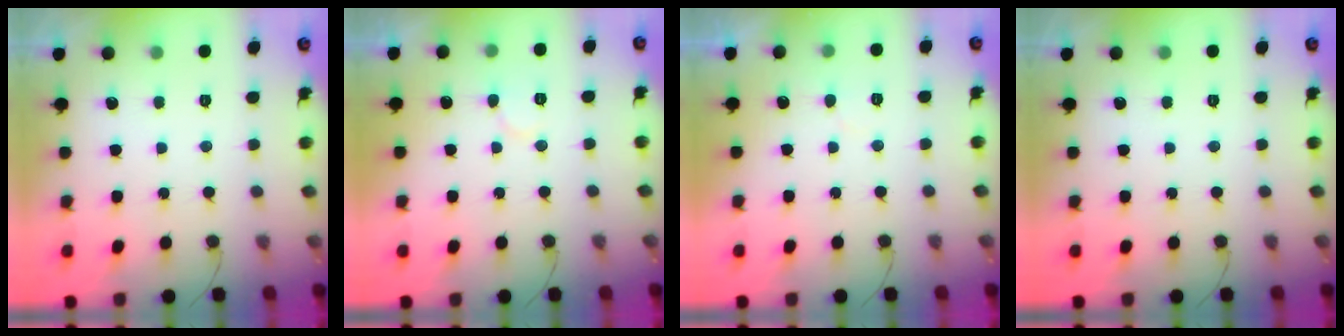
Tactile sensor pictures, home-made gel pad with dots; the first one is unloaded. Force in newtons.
{"total": 6.2, "press": 6.1, "slide": 0.8}
{"total": 3.2, "press": 3.2, "slide": 0.2}
{"total": 0.0}